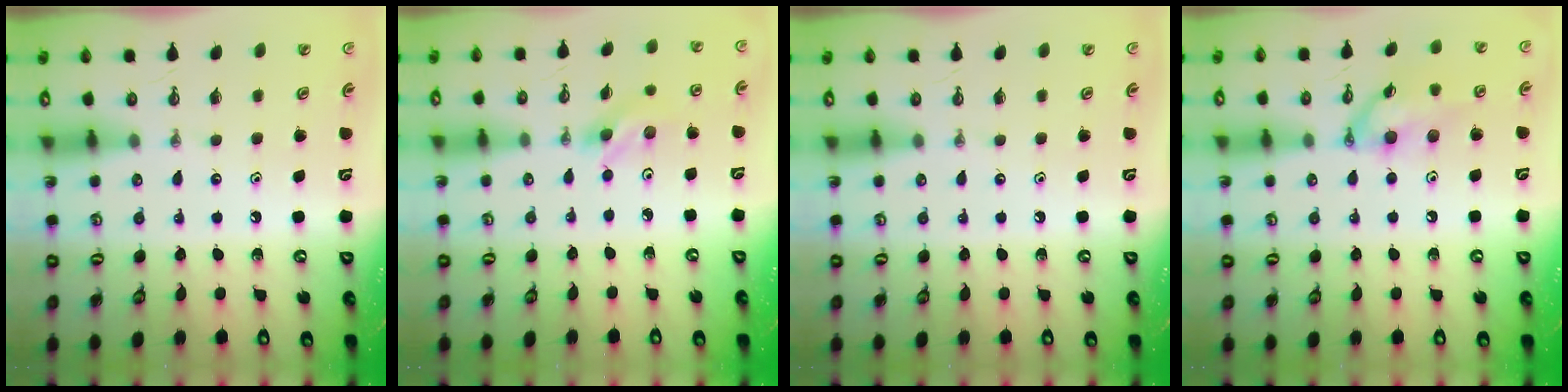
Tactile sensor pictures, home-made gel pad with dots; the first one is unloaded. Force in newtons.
{"total": 3.6, "press": 3.5, "slide": 1.0}
{"total": 0.0}
{"total": 12.3, "press": 12.3, "slide": 0.4}